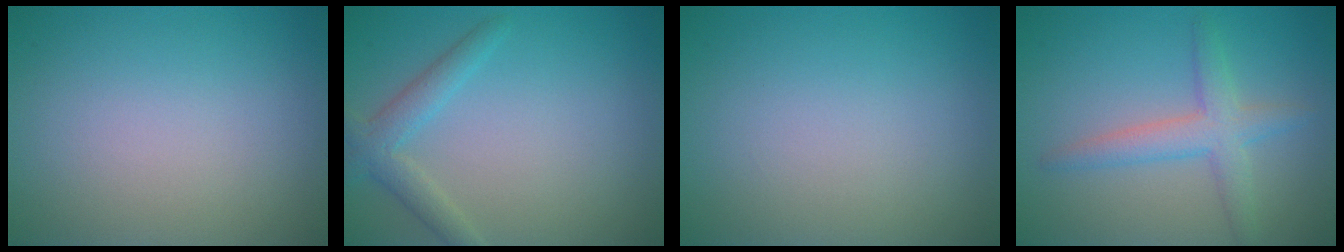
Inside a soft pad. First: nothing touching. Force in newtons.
{"total": 2.6, "press": 2.6, "slide": 0.1}
{"total": 0.0}
{"total": 3.4, "press": 3.4, "slide": 0.3}